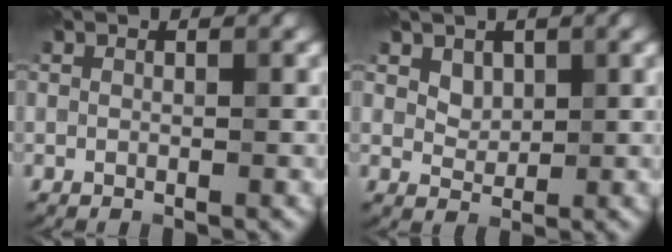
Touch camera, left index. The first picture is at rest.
{"total": 1.6, "force": [1.1, 1.1, 0.3], "torque": [-0.008, -0.008, 0.028]}